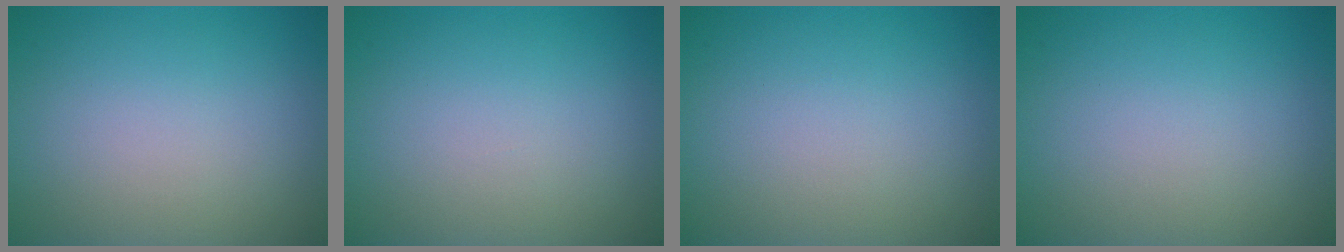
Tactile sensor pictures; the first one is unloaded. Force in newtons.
{"total": 0.0}
{"total": 0.0}
{"total": 0.0}